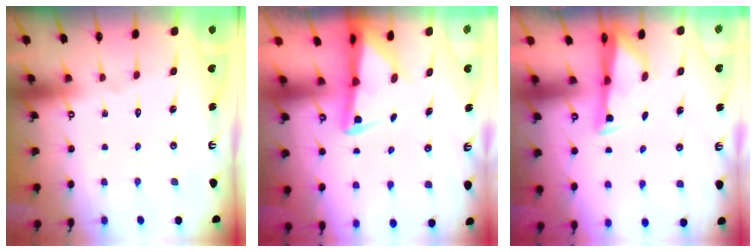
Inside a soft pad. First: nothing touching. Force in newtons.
{"total": 2.5, "press": 2.5, "slide": 0.6}
{"total": 2.7, "press": 2.7, "slide": 0.4}